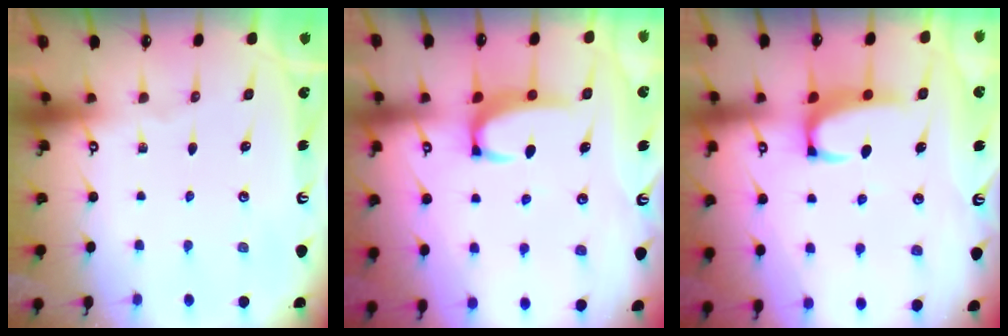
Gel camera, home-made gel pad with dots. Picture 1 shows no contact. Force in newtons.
{"total": 2.9, "press": 2.9, "slide": 0.5}
{"total": 2.4, "press": 2.3, "slide": 0.7}